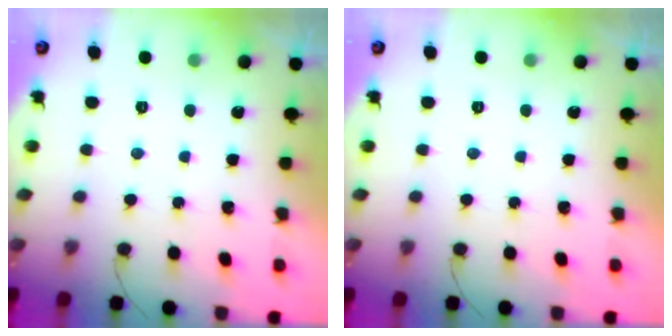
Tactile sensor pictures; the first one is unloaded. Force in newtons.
{"total": 0.0}